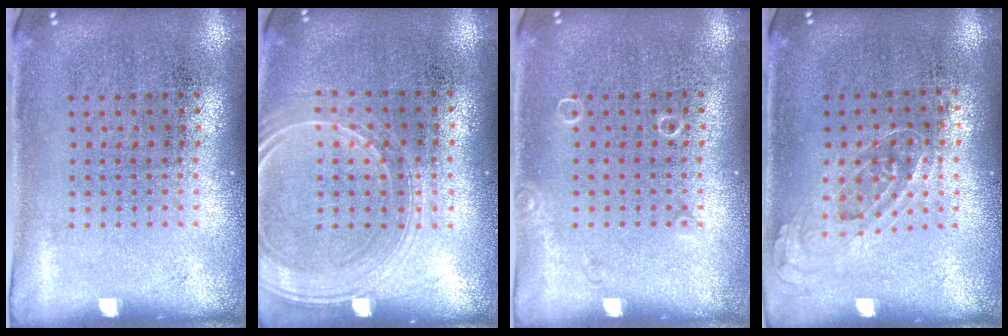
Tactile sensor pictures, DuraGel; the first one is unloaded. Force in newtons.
{"total": 1.8, "press": 1.7, "slide": 0.6}
{"total": 0.6, "press": 0.6, "slide": 0.1}
{"total": 0.8, "press": 0.7, "slide": 0.5}